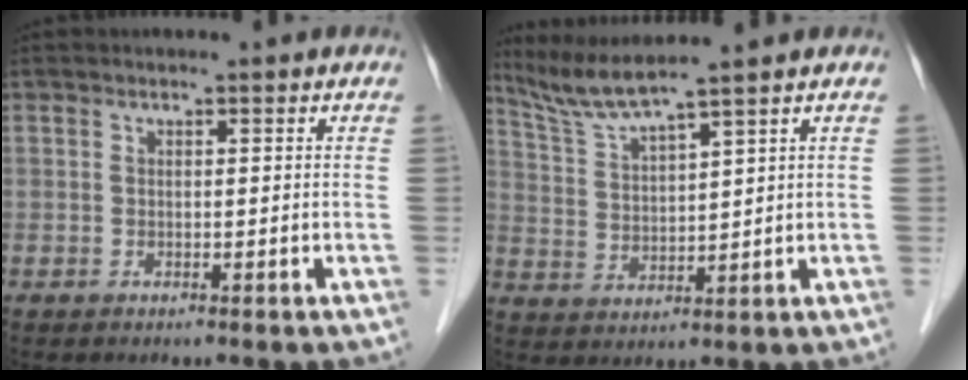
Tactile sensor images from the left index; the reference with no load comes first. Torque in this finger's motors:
{"motor_torque": [-0.47, -0.59, -0.32, -0.01]}